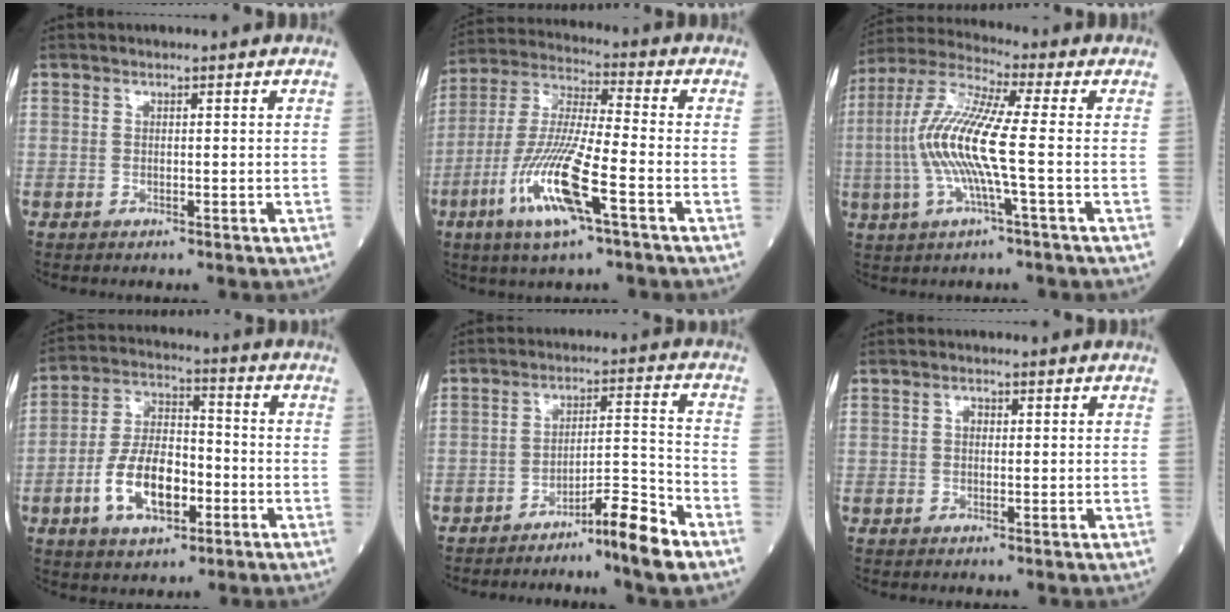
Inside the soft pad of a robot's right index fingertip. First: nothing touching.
{"total": 14.6, "force": [-6.1, 1.4, 13.2], "torque": [-0.278, -0.017, -0.116]}
{"total": 12.4, "force": [-1.4, 0.6, 12.3], "torque": [-0.265, 0.008, -0.039]}
{"total": 11.6, "force": [-4.0, 5.6, 9.4], "torque": [-0.189, 0.012, -0.071]}
{"total": 7.4, "force": [-5.6, -0.4, 4.8], "torque": [-0.067, 0.007, -0.098]}
{"total": 1.3, "force": [0.2, 0.9, 0.8], "torque": [-0.014, 0.004, 0.001]}